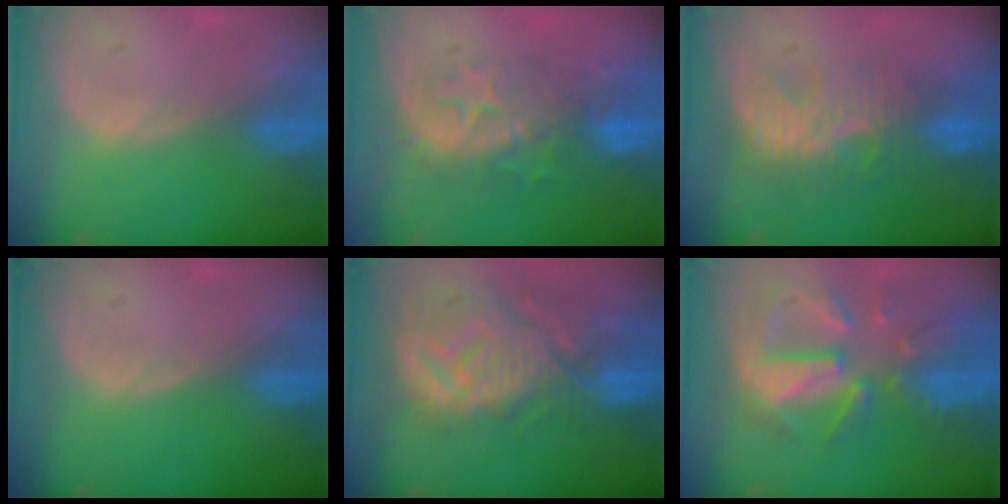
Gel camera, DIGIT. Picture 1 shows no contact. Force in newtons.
{"total": 8.1, "press": 8.1, "slide": 0.8}
{"total": 8.3, "press": 8.0, "slide": 2.4}
{"total": 0.0}
{"total": 12.6, "press": 11.2, "slide": 5.8}
{"total": 10.8, "press": 9.6, "slide": 4.9}